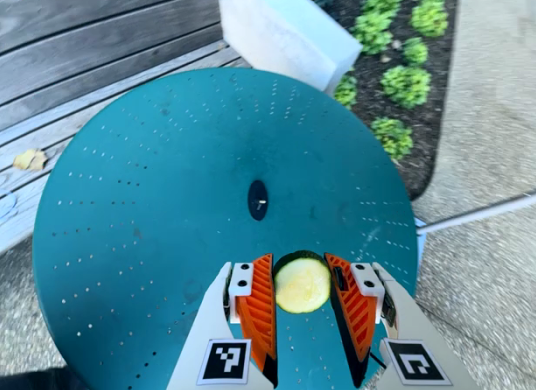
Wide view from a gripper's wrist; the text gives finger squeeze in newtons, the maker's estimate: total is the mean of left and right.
{"total": 13.2, "left": 13.3, "right": 13.2}